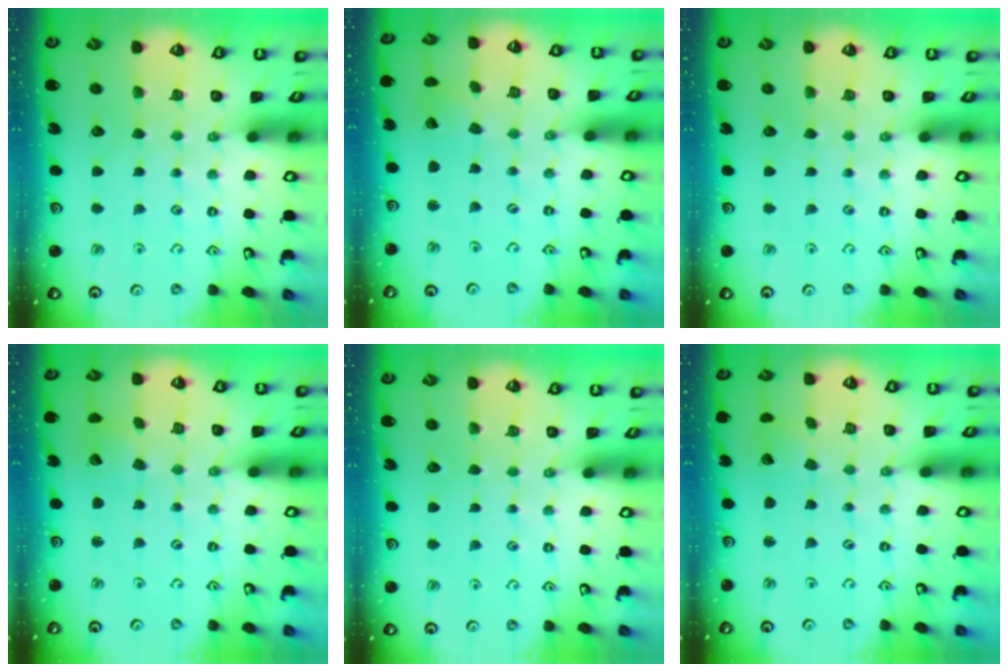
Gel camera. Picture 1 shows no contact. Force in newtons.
{"total": 2.0, "press": 2.0, "slide": 0.3}
{"total": 0.0}
{"total": 2.1, "press": 2.1, "slide": 0.3}
{"total": 0.0}
{"total": 2.9, "press": 2.9, "slide": 0.1}